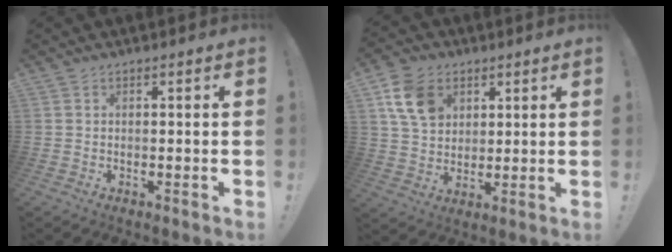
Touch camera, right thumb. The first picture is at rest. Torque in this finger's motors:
{"motor_torque": [0.10, 0.26, 0.81, 0.50, 0.14]}